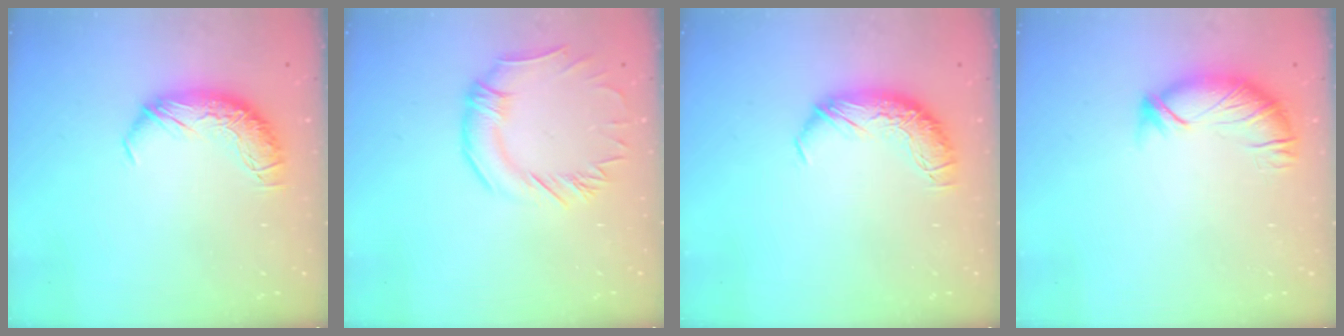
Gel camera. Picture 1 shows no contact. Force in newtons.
{"total": 1.0, "press": 0.5, "slide": 0.8}
{"total": 0.0}
{"total": 3.2, "press": 3.1, "slide": 0.8}